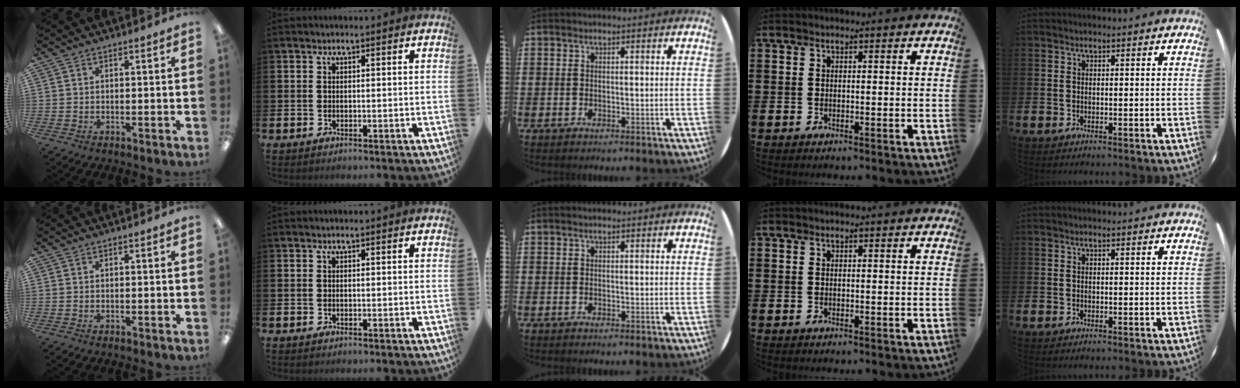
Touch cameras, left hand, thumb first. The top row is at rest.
{}